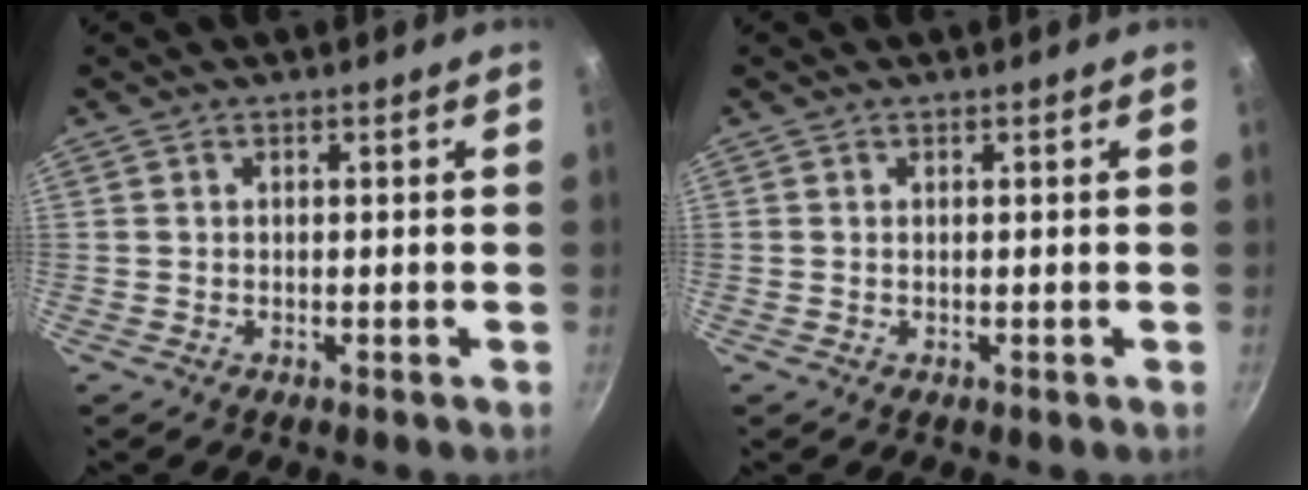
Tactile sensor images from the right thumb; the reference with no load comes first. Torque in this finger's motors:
{"motor_torque": [-0.22, 0.06, 0.15, 0.02, 0.02]}